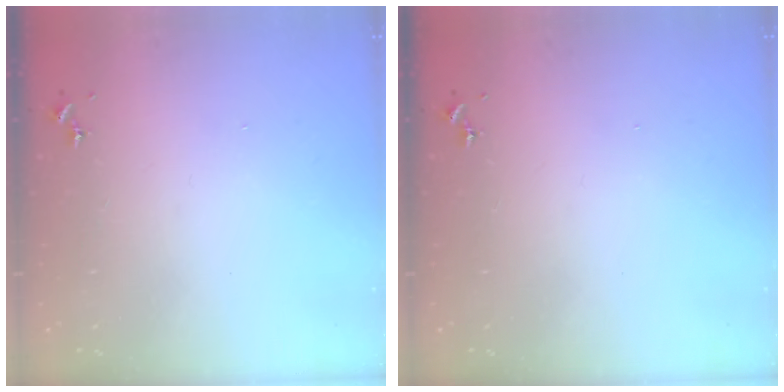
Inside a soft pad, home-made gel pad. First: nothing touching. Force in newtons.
{"total": 0.0}